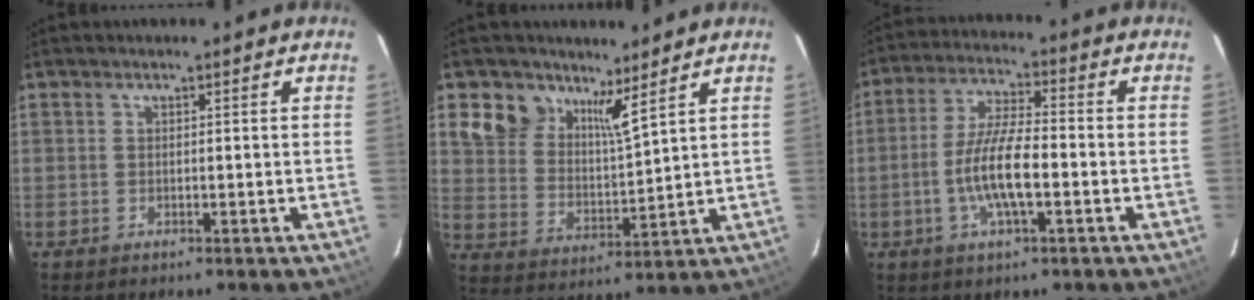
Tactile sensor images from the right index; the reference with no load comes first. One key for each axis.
{"total": 8.5, "fx": 5.8, "fy": 5.2, "fz": 3.5, "tx": -0.069, "ty": 0.010, "tz": 0.112}
{"total": 9.9, "fx": -2.9, "fy": 2.2, "fz": 9.2, "tx": -0.184, "ty": 0.000, "tz": -0.056}